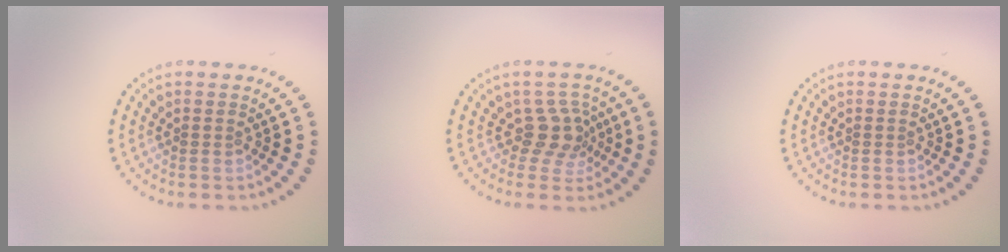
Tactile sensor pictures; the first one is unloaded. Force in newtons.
{"total": 2.8, "press": 2.2, "slide": 1.8}
{"total": 0.0}